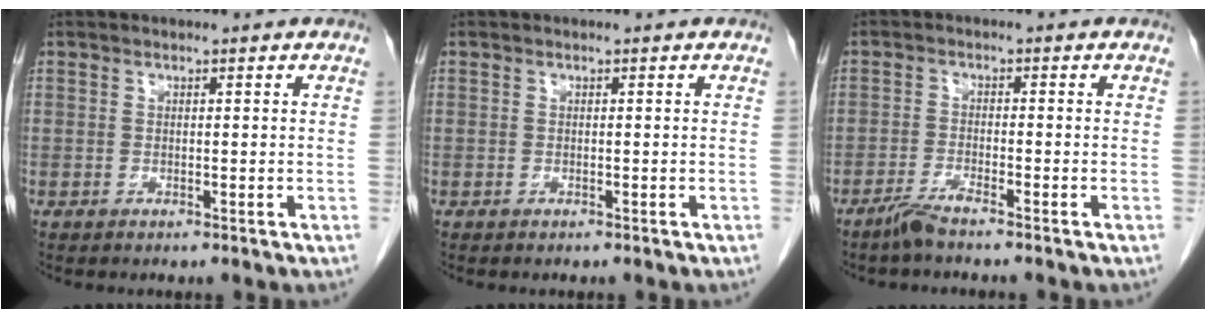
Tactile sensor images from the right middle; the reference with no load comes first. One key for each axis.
{"total": 0.0}
{"total": 2.9, "fx": -2.5, "fy": -0.2, "fz": 1.5, "tx": -0.038, "ty": -0.006, "tz": -0.052}